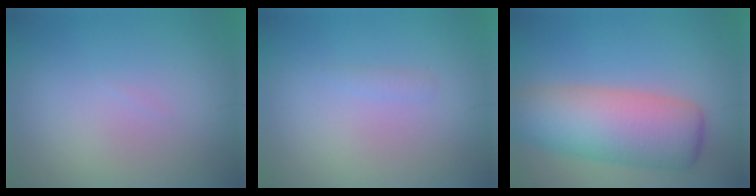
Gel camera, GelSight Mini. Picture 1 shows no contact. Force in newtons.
{"total": 0.6, "press": 0.6, "slide": 0.1}
{"total": 8.2, "press": 8.2, "slide": 0.3}